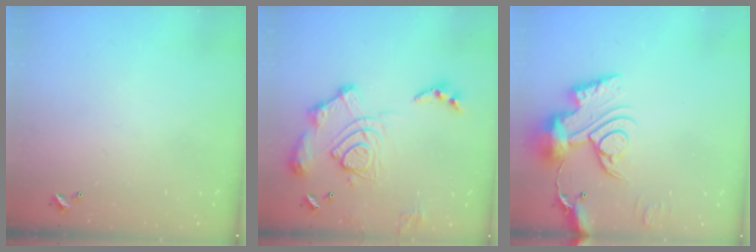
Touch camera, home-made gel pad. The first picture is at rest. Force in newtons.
{"total": 16.1, "press": 16.0, "slide": 2.0}
{"total": 15.5, "press": 15.4, "slide": 1.7}